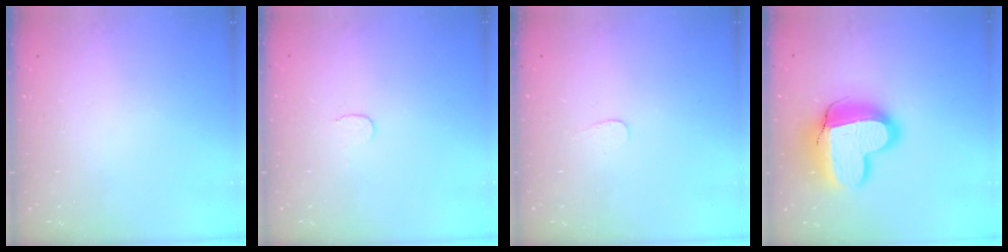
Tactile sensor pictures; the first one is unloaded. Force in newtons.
{"total": 3.5, "press": 3.5, "slide": 0.3}
{"total": 3.0, "press": 3.0, "slide": 0.2}
{"total": 16.9, "press": 16.8, "slide": 1.4}